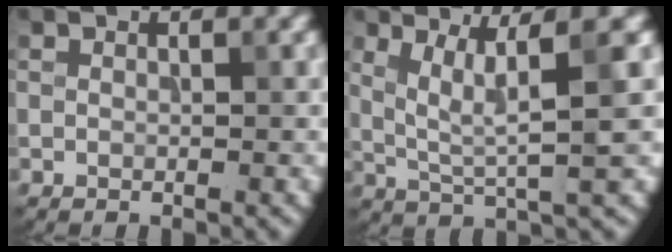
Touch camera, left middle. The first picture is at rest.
{"total": 4.6, "force": [1.3, 0.3, 4.4], "torque": [-0.092, -0.003, 0.031]}